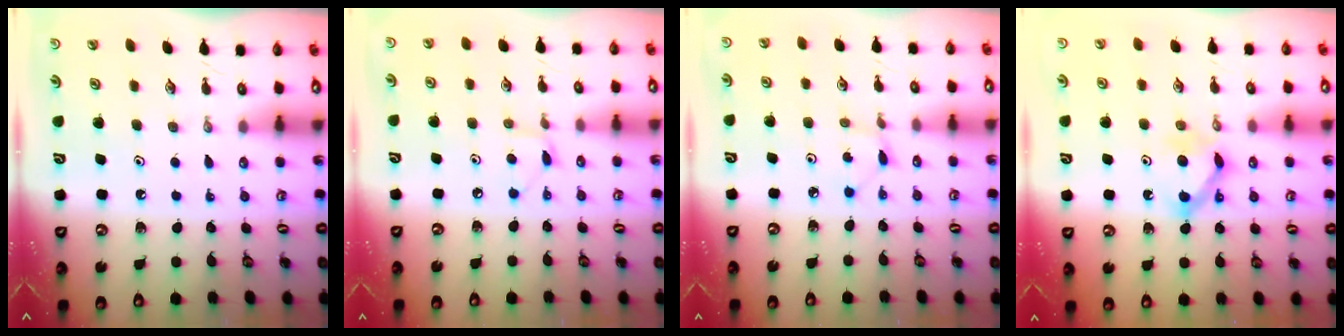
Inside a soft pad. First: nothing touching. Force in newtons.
{"total": 5.5, "press": 5.5, "slide": 0.5}
{"total": 0.9, "press": 0.9, "slide": 0.1}
{"total": 8.6, "press": 8.6, "slide": 0.4}